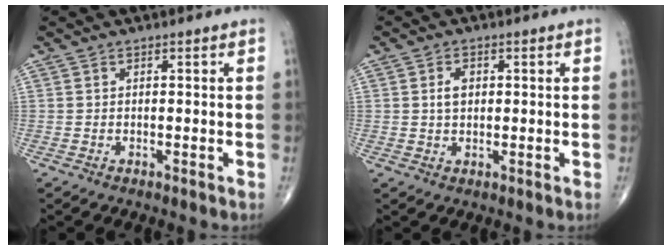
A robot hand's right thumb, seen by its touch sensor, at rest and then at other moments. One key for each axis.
{"total": 3.0, "fx": 0.6, "fy": 2.1, "fz": 2.1, "tx": -0.032, "ty": 0.002, "tz": 0.011}